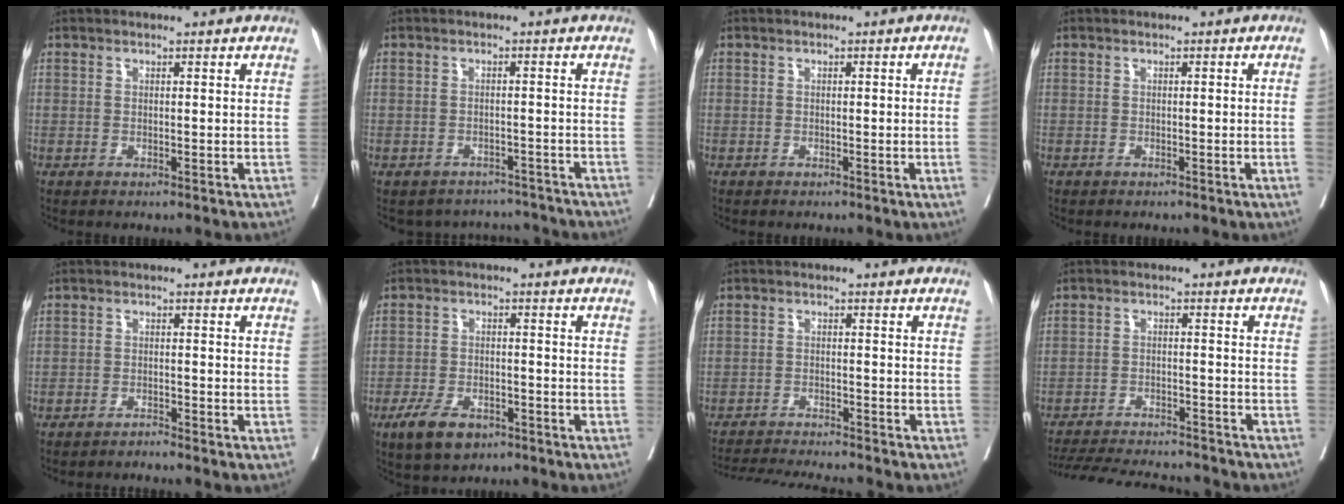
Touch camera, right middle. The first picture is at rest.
{"total": 6.4, "force": [-5.9, 2.4, -0.2], "torque": [0.010, 0.020, -0.070]}
{"total": 1.5, "force": [-0.2, -0.5, 1.4], "torque": [-0.014, -0.002, -0.002]}
{"total": 1.2, "force": [-0.2, -0.6, 1.1], "torque": [-0.008, -0.001, -0.004]}
{"total": 1.4, "force": [-1.4, -0.3, 0.0], "torque": [0.002, -0.003, -0.024]}
{"total": 6.3, "force": [-4.0, 3.1, 3.7], "torque": [-0.078, -0.004, -0.067]}
{"total": 11.4, "force": [-10.7, 0.0, 3.8], "torque": [-0.056, -0.014, -0.158]}
{"total": 15.9, "force": [-14.9, 2.4, 5.2], "torque": [-0.114, -0.013, -0.211]}